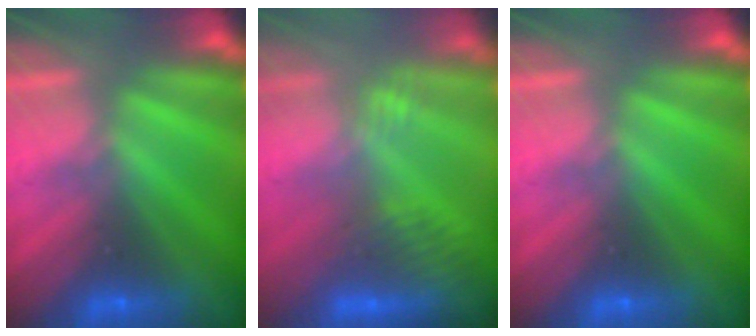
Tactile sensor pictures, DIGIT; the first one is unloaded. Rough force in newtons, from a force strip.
{"total": 2.7}
{"total": 0.0}